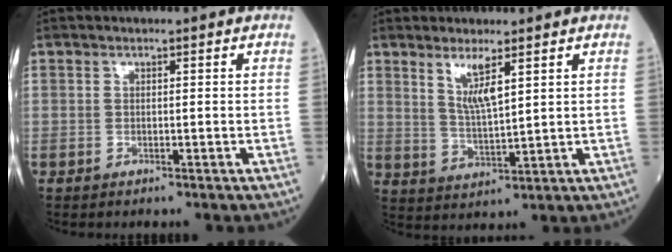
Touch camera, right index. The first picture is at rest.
{"total": 5.3, "force": [2.9, 0.5, 4.4], "torque": [-0.086, -0.013, 0.060]}